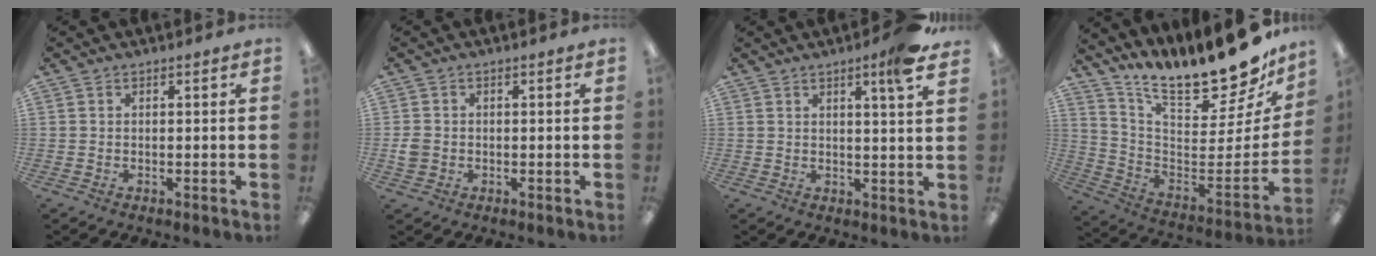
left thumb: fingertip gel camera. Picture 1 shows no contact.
{"total": 2.7, "force": [-0.3, 2.4, 1.2], "torque": [-0.011, 0.002, -0.007]}
{"total": 5.5, "force": [3.6, 0.3, 4.2], "torque": [-0.059, -0.018, 0.053]}
{"total": 18.8, "force": [16.0, 4.8, 8.5], "torque": [-0.100, -0.148, 0.259]}